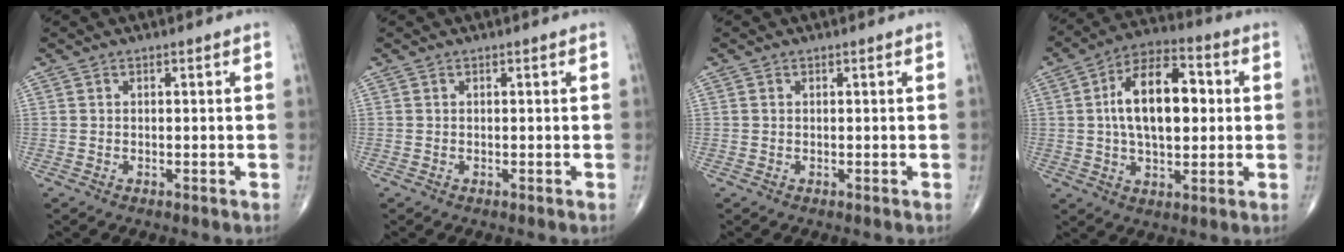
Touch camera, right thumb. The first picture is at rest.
{"total": 0.0}
{"total": 0.0}
{"total": 15.6, "force": [1.7, 8.3, 13.1], "torque": [-0.202, 0.018, 0.023]}